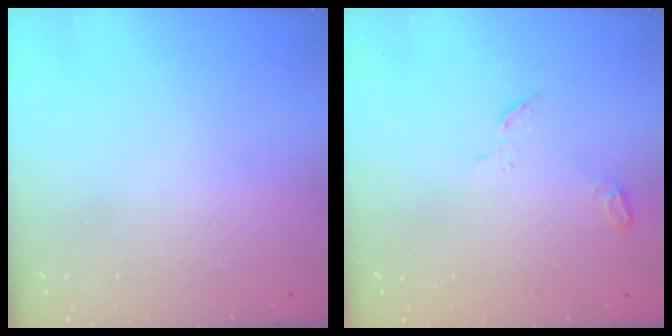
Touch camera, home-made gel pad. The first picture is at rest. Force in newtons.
{"total": 3.9, "press": 3.9, "slide": 0.5}